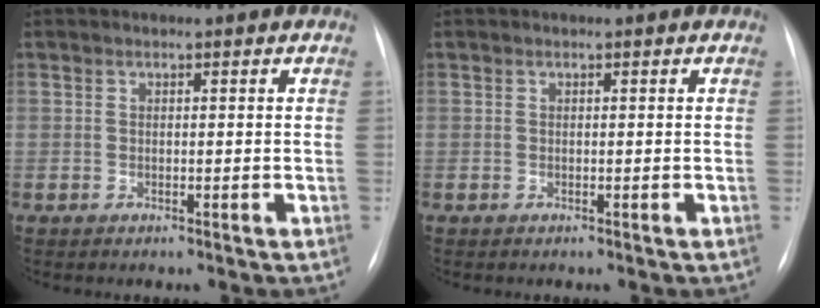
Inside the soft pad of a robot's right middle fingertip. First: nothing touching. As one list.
[{"total": 0.0}]